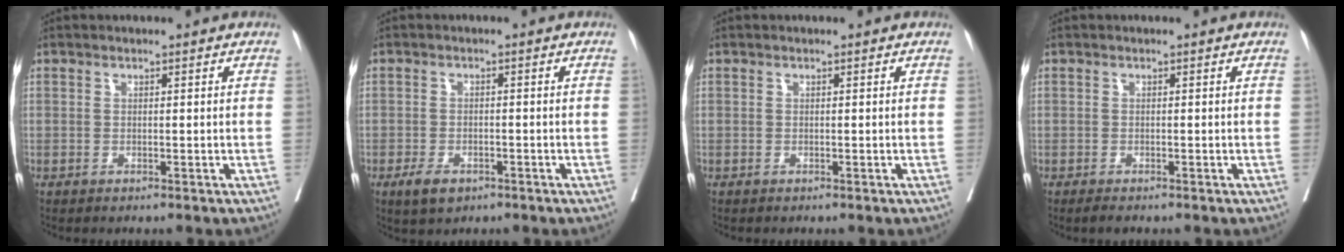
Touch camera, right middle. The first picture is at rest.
{"total": 3.6, "force": [-2.1, 1.9, 2.2], "torque": [-0.045, -0.004, -0.029]}
{"total": 0.0}
{"total": 1.1, "force": [-0.9, 0.3, 0.5], "torque": [-0.019, -0.005, -0.013]}